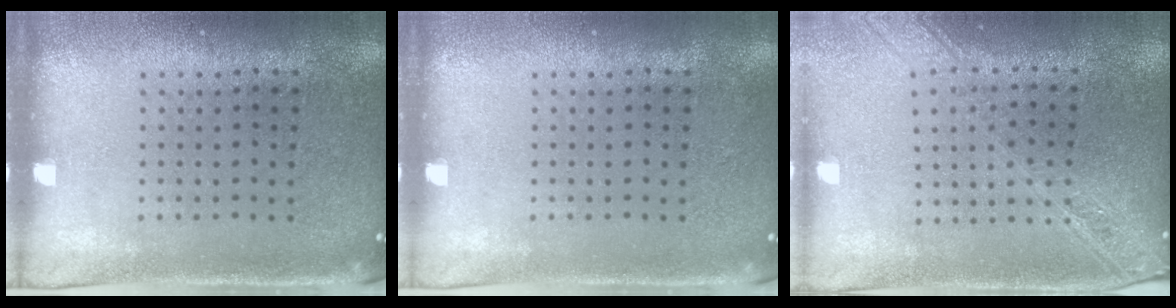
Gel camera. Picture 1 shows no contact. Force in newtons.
{"total": 0.0}
{"total": 2.2, "press": 1.9, "slide": 1.2}